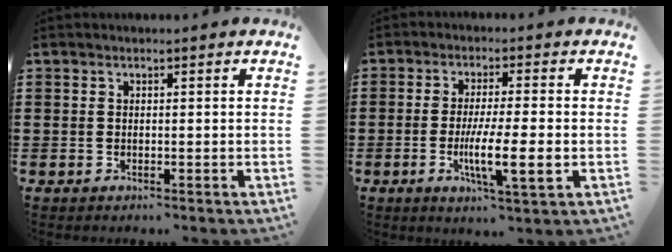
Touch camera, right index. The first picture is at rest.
{"total": 8.5, "force": [-1.8, 1.0, 8.2], "torque": [-0.149, -0.016, -0.032]}